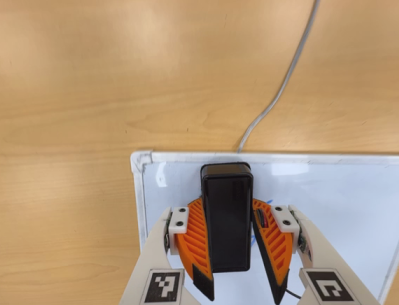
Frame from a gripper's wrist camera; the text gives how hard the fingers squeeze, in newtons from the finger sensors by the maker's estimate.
{"total": 10.4, "left": 11.3, "right": 9.5}